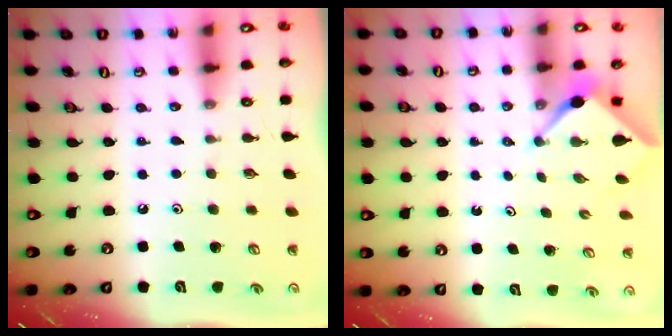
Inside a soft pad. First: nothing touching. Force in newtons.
{"total": 2.5, "press": 2.5, "slide": 0.3}